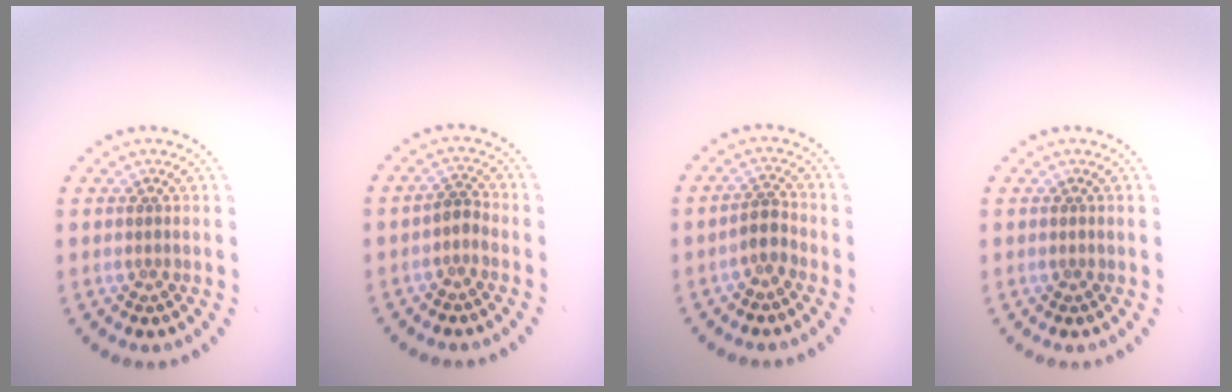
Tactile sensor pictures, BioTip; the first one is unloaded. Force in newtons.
{"total": 1.2, "press": 1.0, "slide": 0.7}
{"total": 1.9, "press": 1.5, "slide": 1.1}
{"total": 0.0}